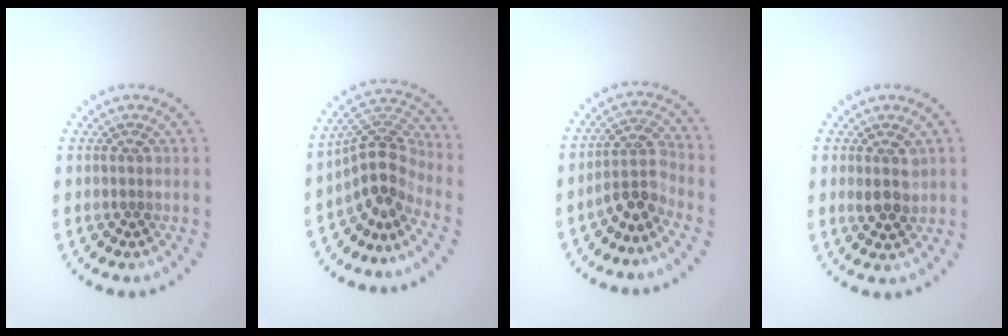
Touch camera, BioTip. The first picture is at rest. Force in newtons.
{"total": 4.0, "press": 2.8, "slide": 2.8}
{"total": 3.2, "press": 2.2, "slide": 2.3}
{"total": 2.0, "press": 1.8, "slide": 0.7}